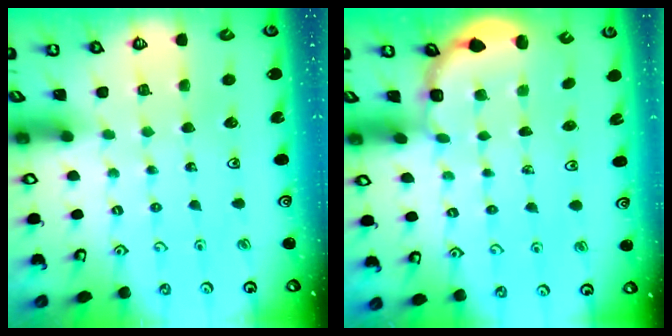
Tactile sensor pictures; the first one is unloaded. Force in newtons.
{"total": 3.7, "press": 3.5, "slide": 1.3}